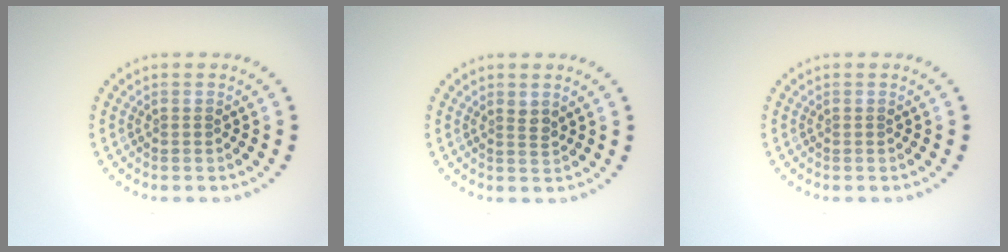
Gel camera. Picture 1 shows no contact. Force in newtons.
{"total": 1.0, "press": 0.8, "slide": 0.6}
{"total": 0.0}